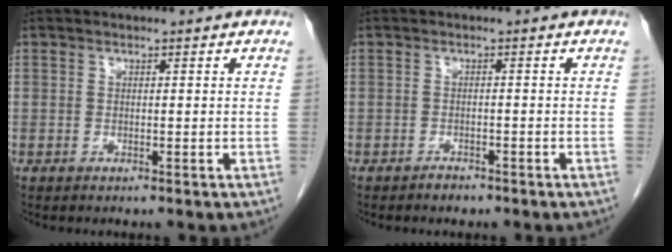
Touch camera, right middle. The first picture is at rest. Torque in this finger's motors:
{"motor_torque": [0.00, 0.00, -0.06, -0.01]}